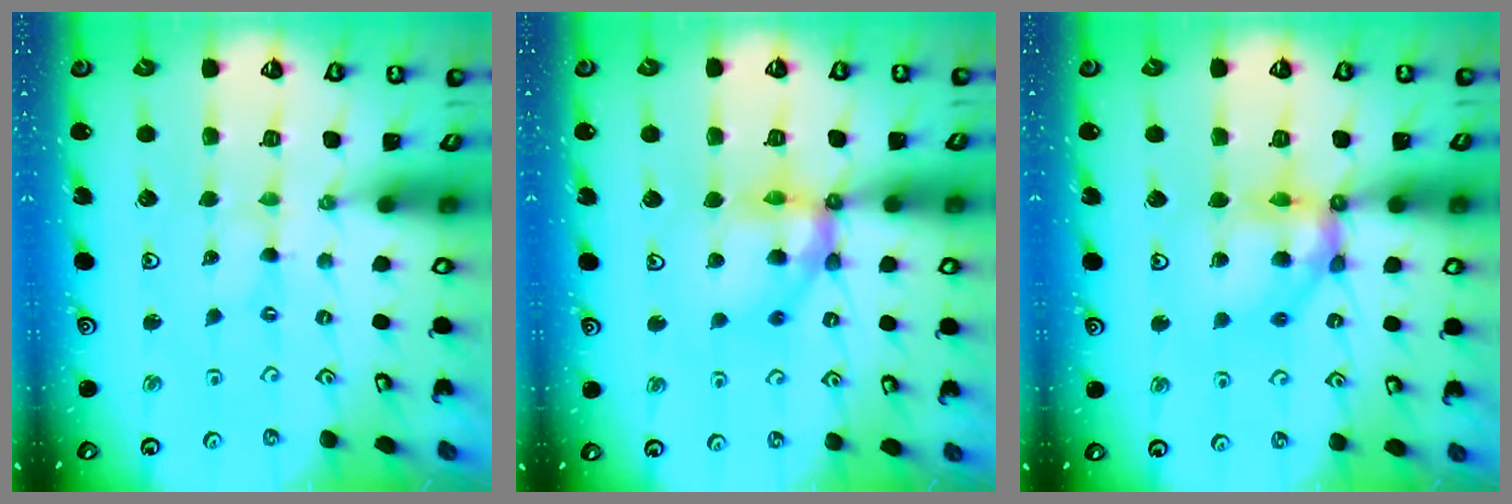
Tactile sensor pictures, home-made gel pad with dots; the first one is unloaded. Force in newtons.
{"total": 12.1, "press": 12.0, "slide": 1.7}
{"total": 12.2, "press": 12.1, "slide": 1.5}